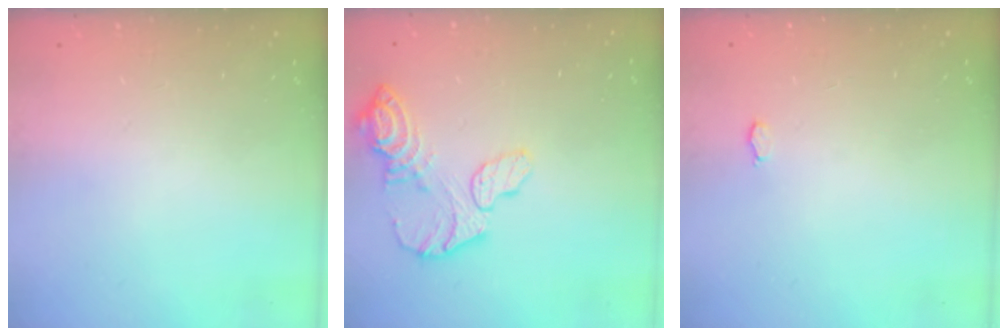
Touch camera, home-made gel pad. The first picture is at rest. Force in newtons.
{"total": 12.9, "press": 12.9, "slide": 1.1}
{"total": 2.8, "press": 2.8, "slide": 0.3}